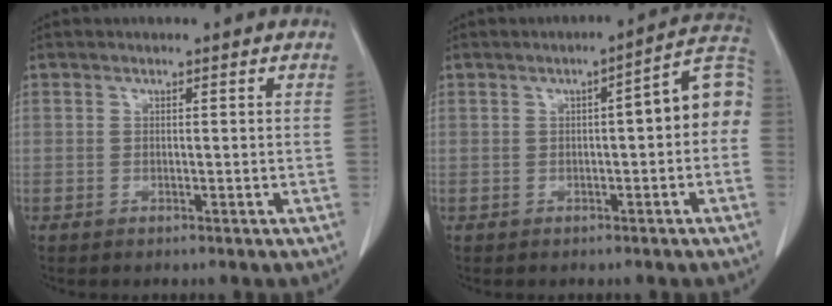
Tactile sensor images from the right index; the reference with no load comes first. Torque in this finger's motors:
{"motor_torque": [0.51, -0.06, 0.17, 0.04]}